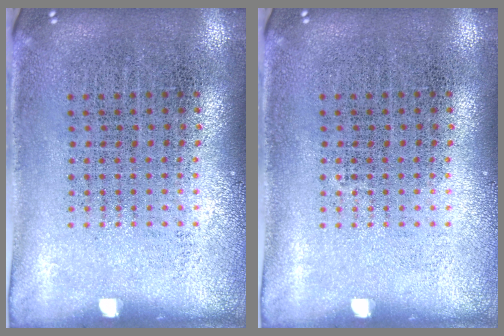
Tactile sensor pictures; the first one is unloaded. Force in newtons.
{"total": 0.0}